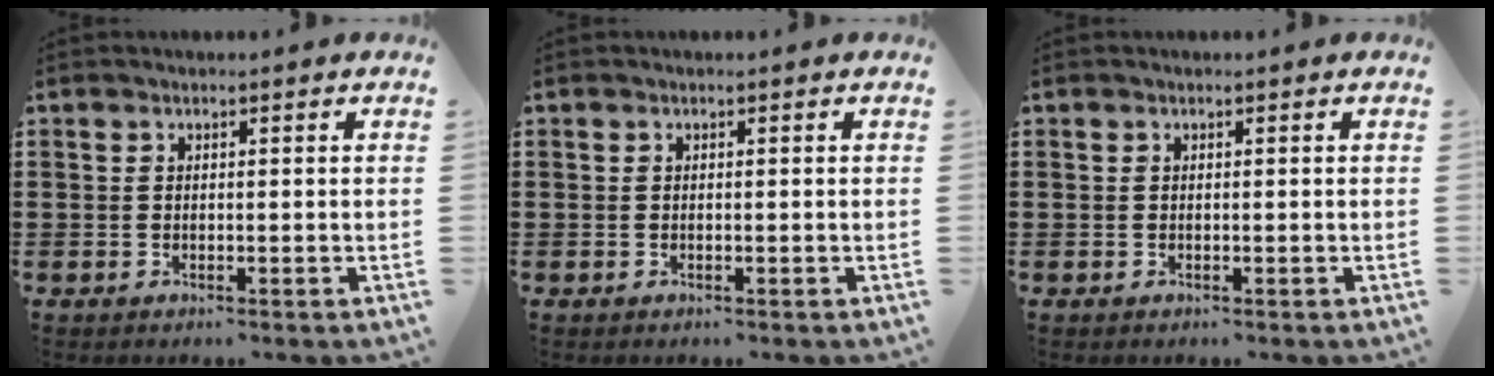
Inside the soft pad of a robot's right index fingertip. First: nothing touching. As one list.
[{"total": 0.0}, {"total": 0.0}]